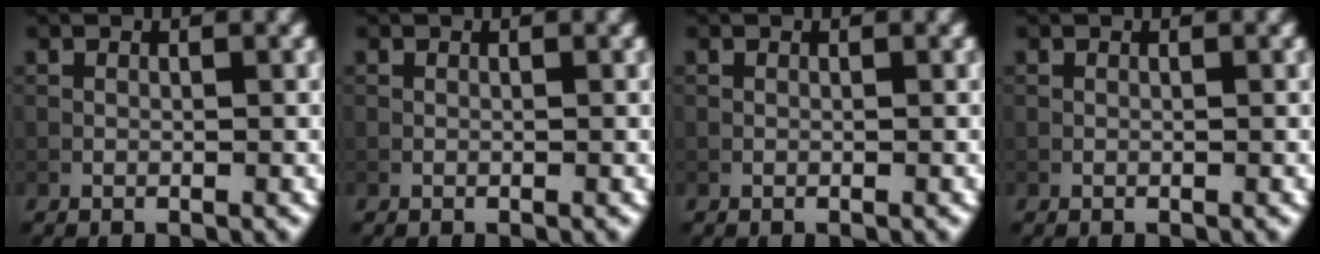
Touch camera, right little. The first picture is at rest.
{"total": 0.0}
{"total": 0.0}
{"total": 0.0}